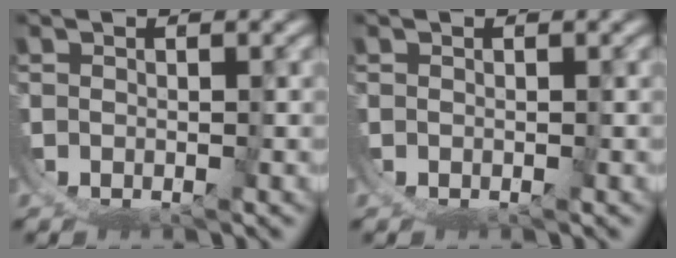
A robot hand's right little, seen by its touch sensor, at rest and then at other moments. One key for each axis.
{"total": 0.0}